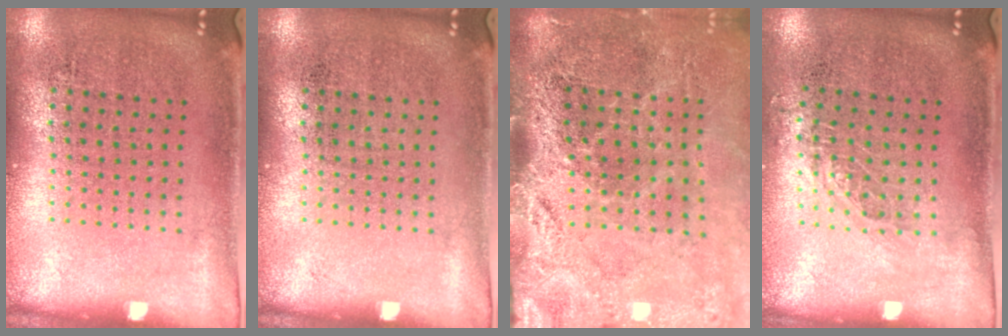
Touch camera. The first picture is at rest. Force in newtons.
{"total": 0.0}
{"total": 4.2, "press": 3.5, "slide": 2.3}
{"total": 0.8, "press": 0.8, "slide": 0.2}